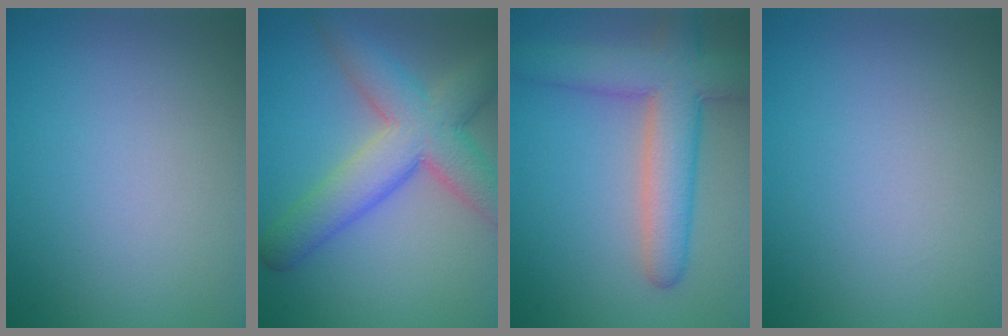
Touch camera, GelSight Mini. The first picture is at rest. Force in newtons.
{"total": 7.4, "press": 7.4, "slide": 0.2}
{"total": 6.8, "press": 6.8, "slide": 0.4}
{"total": 0.0}